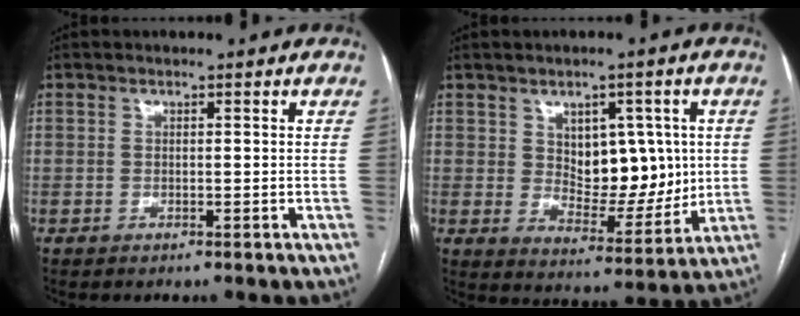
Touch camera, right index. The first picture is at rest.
{"total": 10.5, "force": [2.0, 6.0, 8.4], "torque": [-0.117, 0.004, 0.045]}